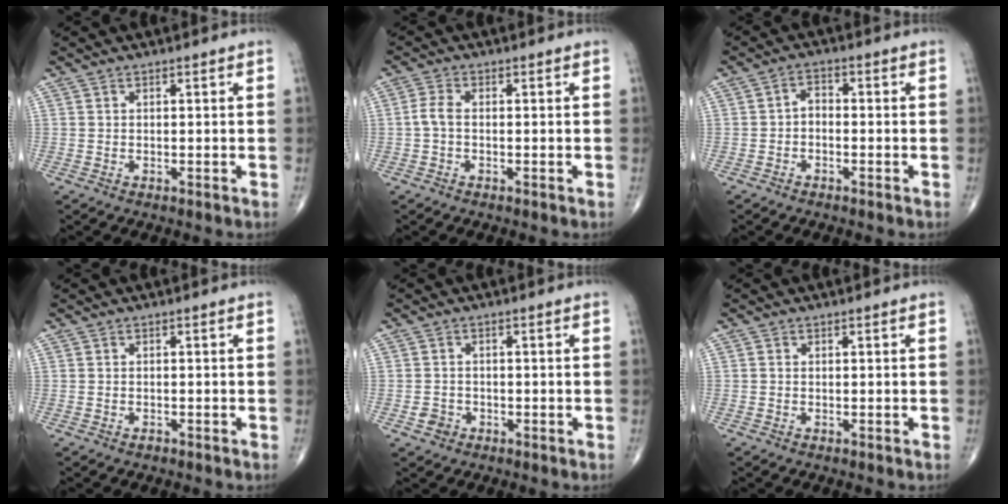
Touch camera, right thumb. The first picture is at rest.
{"total": 2.6, "force": [-0.4, 1.3, 2.3], "torque": [-0.052, 0.002, -0.015]}
{"total": 2.5, "force": [-0.9, 1.5, 1.7], "torque": [-0.018, 0.019, -0.026]}
{"total": 0.6, "force": [-0.5, 0.4, 0.2], "torque": [-0.005, 0.002, -0.008]}
{"total": 2.3, "force": [-0.9, 2.0, 0.6], "torque": [-0.005, 0.010, -0.014]}
{"total": 0.0}